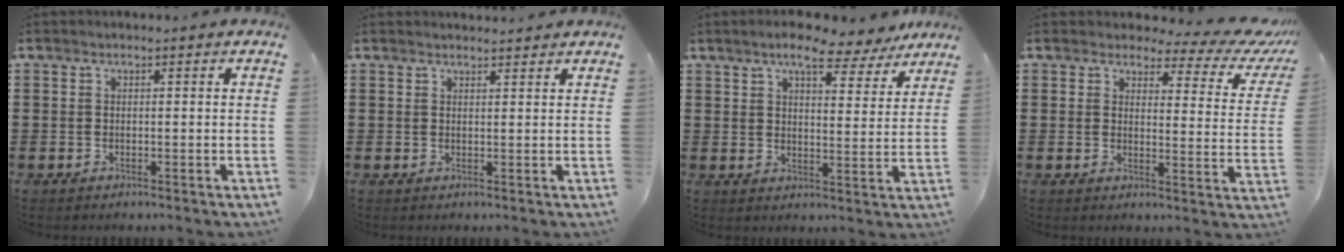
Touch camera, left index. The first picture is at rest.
{"total": 1.3, "force": [1.3, 0.2, 0.1], "torque": [-0.006, 0.000, 0.026]}
{"total": 7.4, "force": [6.1, 1.9, 3.8], "torque": [-0.069, -0.021, 0.104]}
{"total": 4.2, "force": [3.1, 1.5, 2.3], "torque": [-0.046, -0.020, 0.047]}